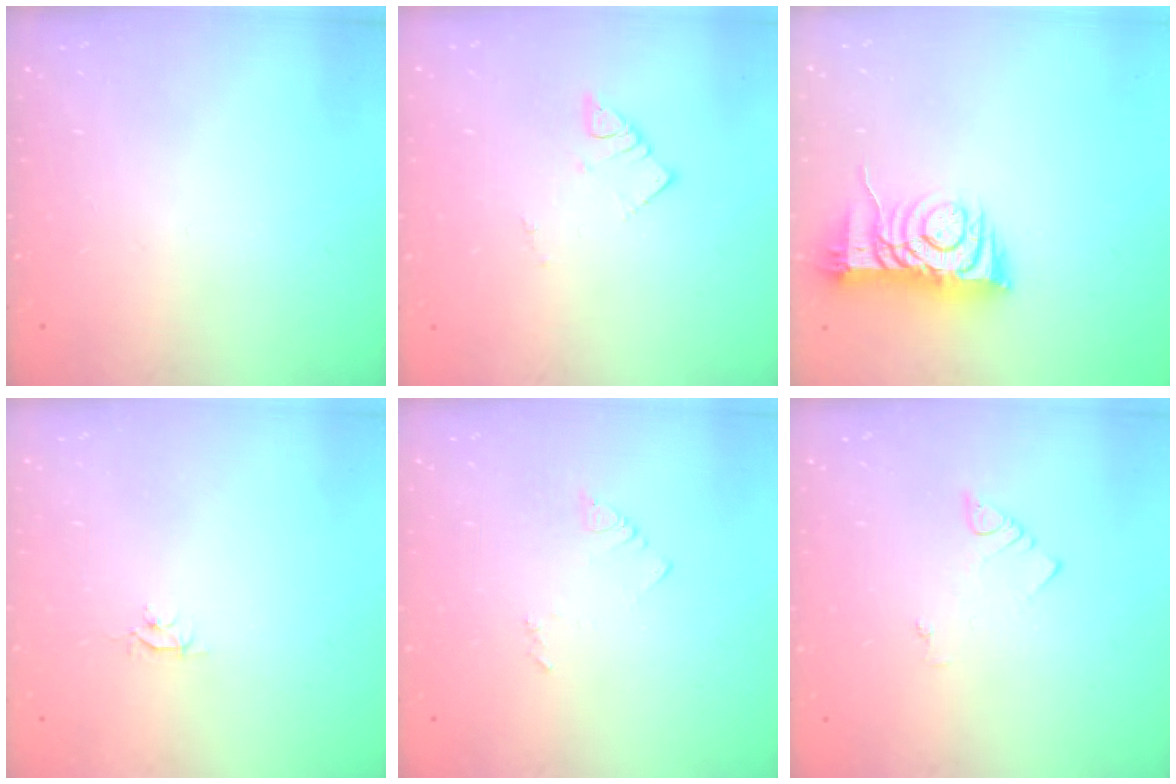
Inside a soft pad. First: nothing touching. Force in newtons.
{"total": 2.7, "press": 2.7, "slide": 0.1}
{"total": 8.0, "press": 7.9, "slide": 1.3}
{"total": 2.6, "press": 2.6, "slide": 0.3}
{"total": 3.7, "press": 3.7, "slide": 0.3}
{"total": 2.1, "press": 2.1, "slide": 0.4}